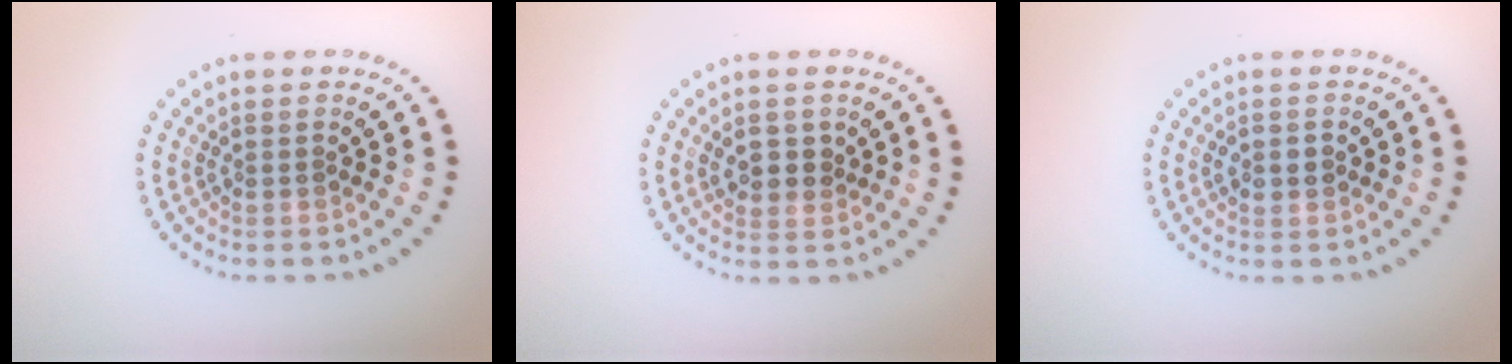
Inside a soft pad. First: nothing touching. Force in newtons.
{"total": 2.3, "press": 2.2, "slide": 0.7}
{"total": 1.9, "press": 1.9, "slide": 0.1}